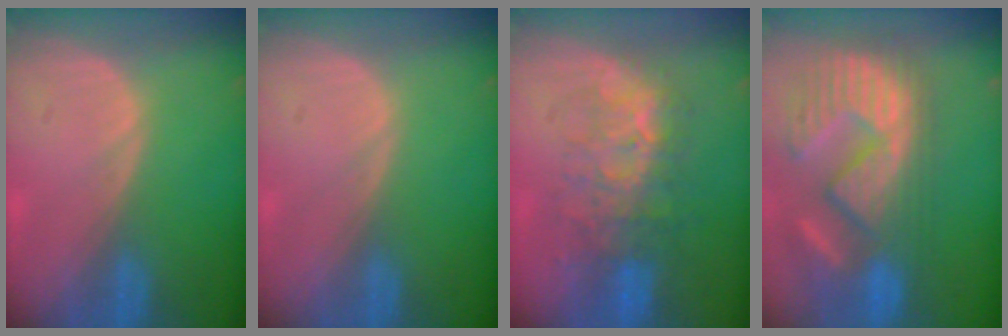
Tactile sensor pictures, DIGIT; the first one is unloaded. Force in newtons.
{"total": 0.0}
{"total": 8.9, "press": 8.3, "slide": 3.3}
{"total": 13.7, "press": 12.2, "slide": 6.2}